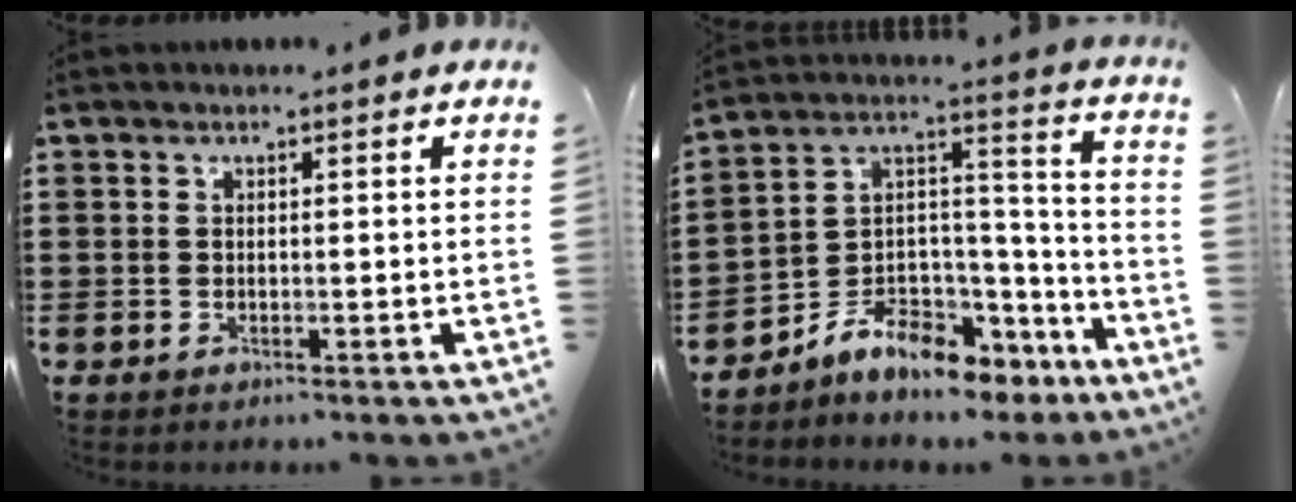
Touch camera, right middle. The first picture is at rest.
{"total": 7.7, "force": [-6.6, 3.2, 2.2], "torque": [-0.048, 0.005, -0.126]}